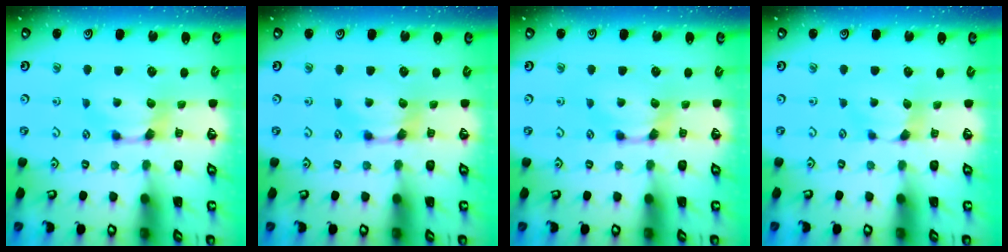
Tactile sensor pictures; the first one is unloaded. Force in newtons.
{"total": 0.0}
{"total": 0.0}
{"total": 0.9, "press": 0.8, "slide": 0.5}